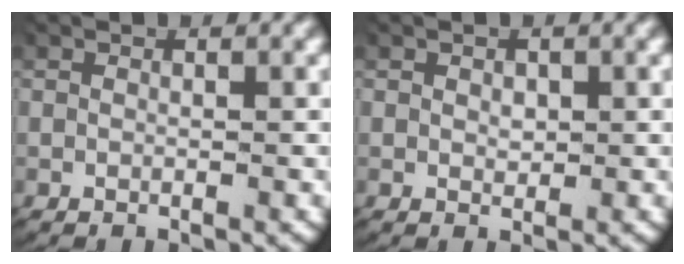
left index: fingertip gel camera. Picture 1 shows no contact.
{"total": 0.7, "force": [0.1, 0.5, 0.5], "torque": [-0.010, -0.010, 0.009]}